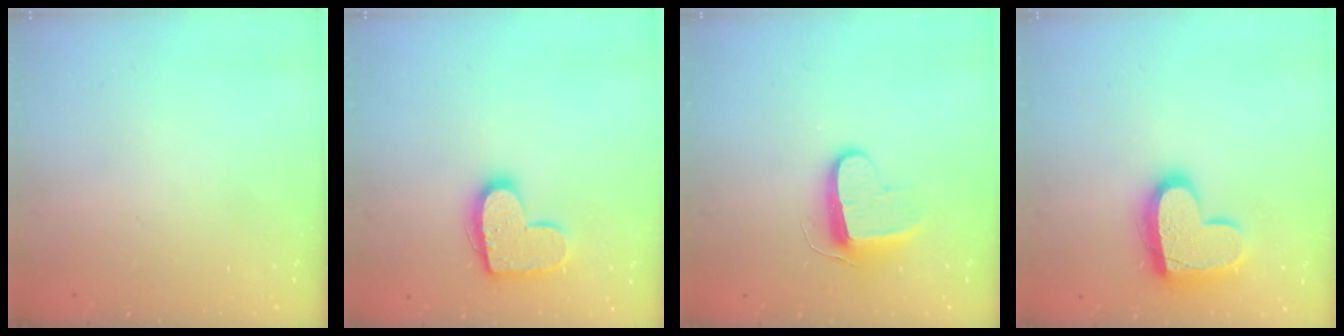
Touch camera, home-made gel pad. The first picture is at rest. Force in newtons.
{"total": 13.7, "press": 13.7, "slide": 0.6}
{"total": 9.7, "press": 9.7, "slide": 0.4}
{"total": 15.7, "press": 15.6, "slide": 1.1}